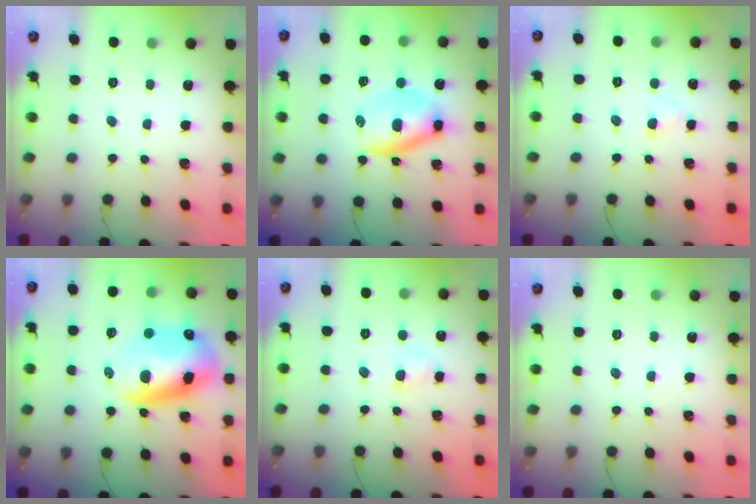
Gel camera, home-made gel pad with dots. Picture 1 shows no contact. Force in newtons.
{"total": 7.0, "press": 6.8, "slide": 1.8}
{"total": 1.9, "press": 1.7, "slide": 0.9}
{"total": 16.0, "press": 15.6, "slide": 3.5}
{"total": 2.7, "press": 2.5, "slide": 1.1}
{"total": 0.0}